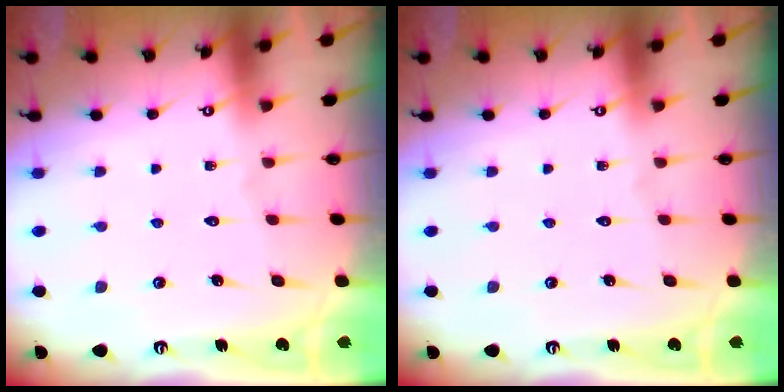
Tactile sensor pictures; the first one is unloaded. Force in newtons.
{"total": 0.0}